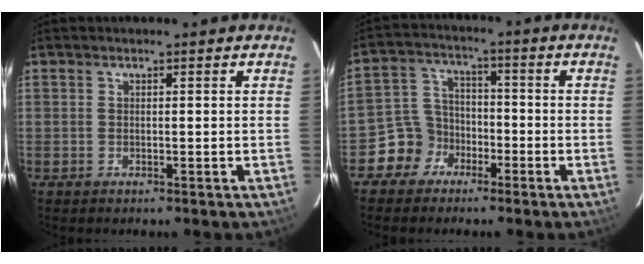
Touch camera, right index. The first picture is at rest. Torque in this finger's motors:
{"motor_torque": [0.35, -0.27, -0.37, -0.21]}